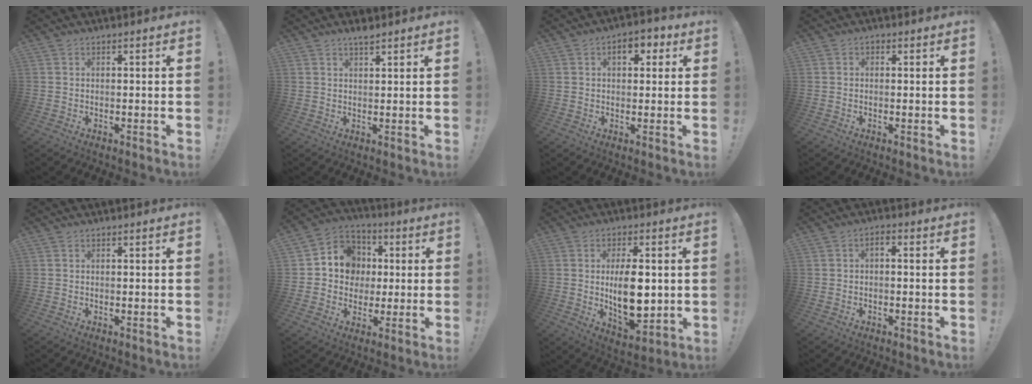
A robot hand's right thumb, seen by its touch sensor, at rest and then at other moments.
{"total": 2.5, "force": [2.1, 0.2, 1.3], "torque": [-0.021, -0.012, 0.036]}
{"total": 5.9, "force": [2.0, 3.5, 4.3], "torque": [-0.048, 0.001, 0.028]}
{"total": 0.6, "force": [0.0, 0.5, 0.4], "torque": [0.002, -0.001, -0.003]}
{"total": 0.0}
{"total": 11.3, "force": [0.6, 10.5, 4.0], "torque": [-0.050, 0.007, 0.023]}
{"total": 14.1, "force": [0.6, 6.8, 12.3], "torque": [-0.210, -0.011, 0.011]}
{"total": 1.6, "force": [-0.8, 0.6, 1.3], "torque": [-0.026, 0.010, -0.014]}